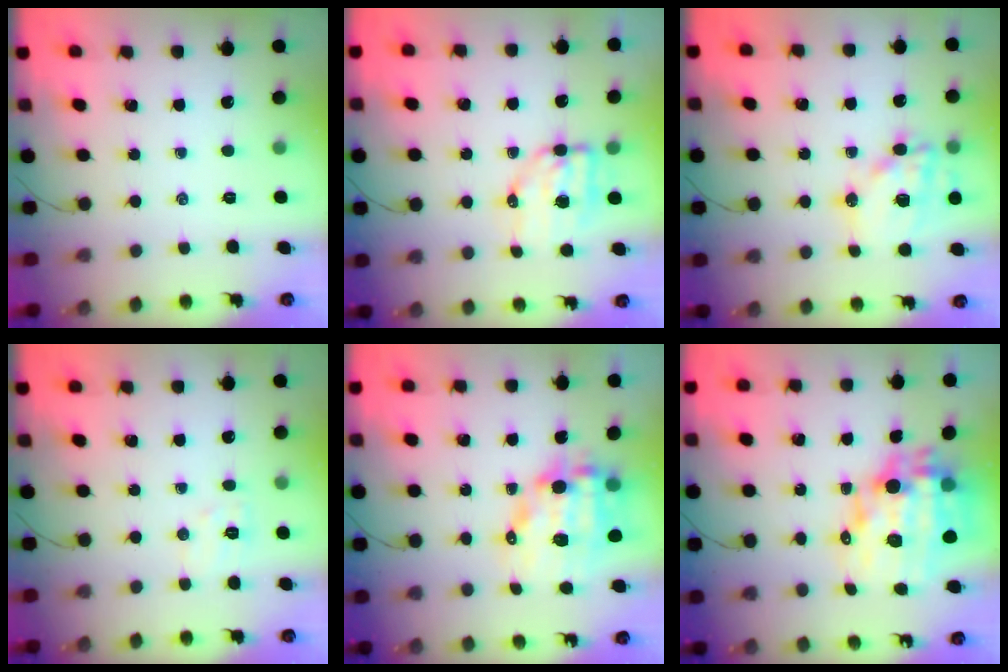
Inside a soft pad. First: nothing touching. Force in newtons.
{"total": 6.6, "press": 6.5, "slide": 1.3}
{"total": 16.3, "press": 15.9, "slide": 3.8}
{"total": 5.7, "press": 5.6, "slide": 1.3}
{"total": 12.1, "press": 11.7, "slide": 2.9}
{"total": 17.7, "press": 17.2, "slide": 4.3}